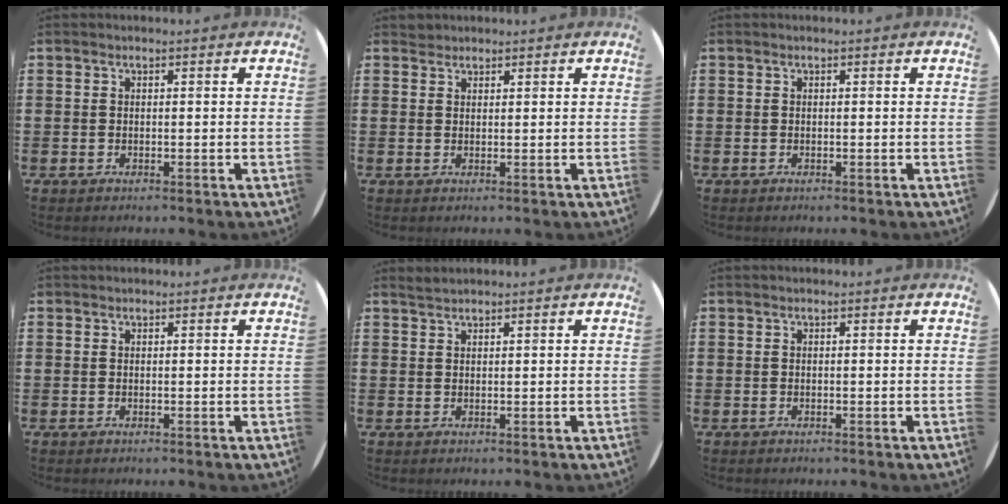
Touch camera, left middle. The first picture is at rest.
{"total": 1.0, "force": [1.0, 0.2, -0.1], "torque": [0.000, 0.001, 0.019]}
{"total": 0.0}
{"total": 0.0}
{"total": 0.9, "force": [0.9, -0.1, -0.1], "torque": [-0.001, -0.001, 0.019]}
{"total": 0.0}